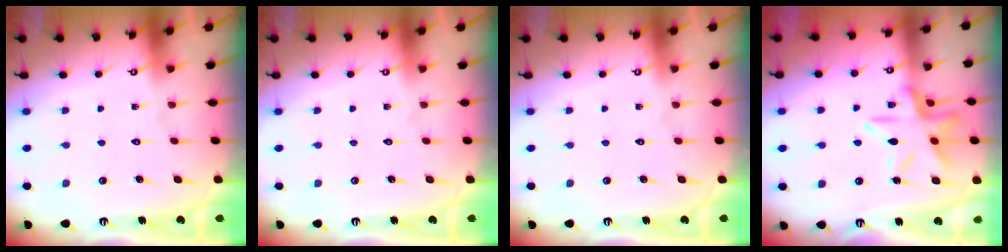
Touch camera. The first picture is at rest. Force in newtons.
{"total": 0.0}
{"total": 0.0}
{"total": 14.2, "press": 14.1, "slide": 1.2}